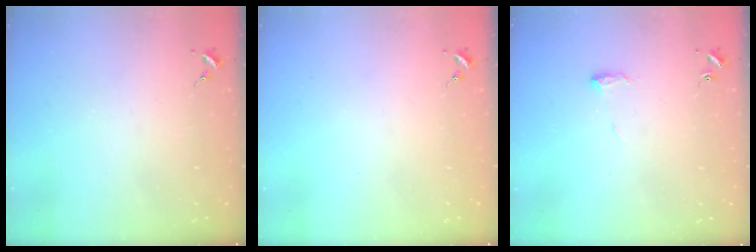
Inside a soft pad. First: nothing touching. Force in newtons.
{"total": 0.0}
{"total": 5.8, "press": 5.7, "slide": 0.8}